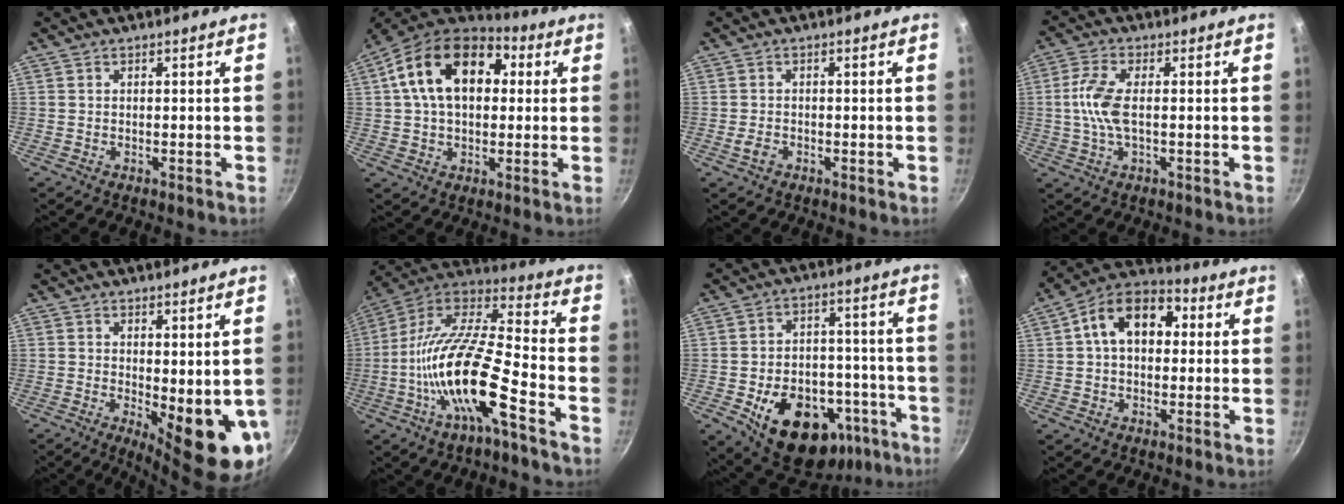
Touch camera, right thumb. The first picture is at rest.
{"total": 19.1, "force": [4.3, 12.5, 13.8], "torque": [-0.208, 0.024, 0.053]}
{"total": 2.0, "force": [-0.9, 1.3, 1.2], "torque": [-0.025, 0.005, -0.019]}
{"total": 7.6, "force": [0.0, 3.2, 6.9], "torque": [-0.154, 0.009, -0.006]}
{"total": 11.1, "force": [-0.7, 3.8, 10.4], "torque": [-0.115, -0.015, 0.003]}
{"total": 19.7, "force": [-7.8, 5.3, 17.3], "torque": [-0.313, 0.052, -0.164]}
{"total": 22.3, "force": [-10.1, 14.6, 13.5], "torque": [-0.161, 0.048, -0.127]}
{"total": 13.7, "force": [2.5, 9.2, 9.8], "torque": [-0.122, 0.032, 0.018]}